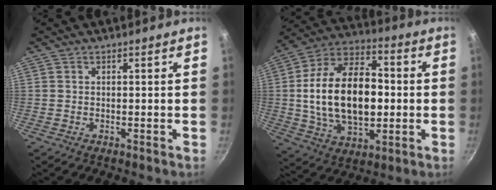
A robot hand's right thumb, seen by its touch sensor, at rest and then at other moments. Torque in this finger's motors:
{"motor_torque": [0.10, 3.06, 1.50, 0.61, 0.46]}